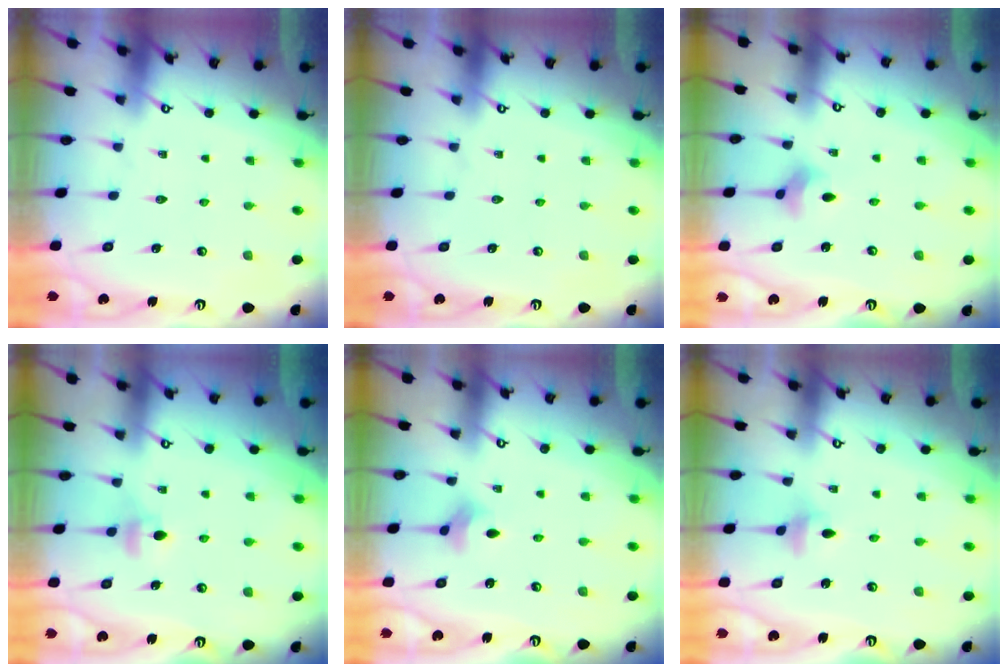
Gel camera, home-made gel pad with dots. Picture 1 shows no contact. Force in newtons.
{"total": 0.0}
{"total": 3.2, "press": 3.2, "slide": 0.6}
{"total": 5.4, "press": 5.3, "slide": 1.0}
{"total": 2.8, "press": 2.8, "slide": 0.7}
{"total": 2.8, "press": 2.8, "slide": 0.4}